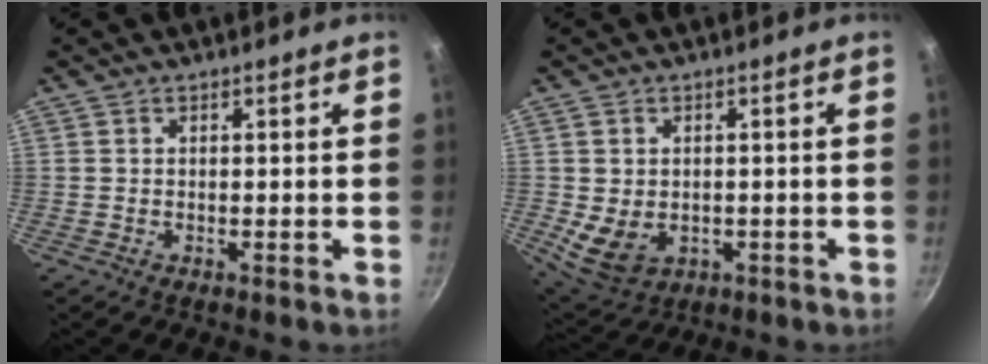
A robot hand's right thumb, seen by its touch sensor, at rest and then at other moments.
{"total": 7.0, "force": [-0.8, 5.4, 4.4], "torque": [-0.069, -0.010, 0.007]}